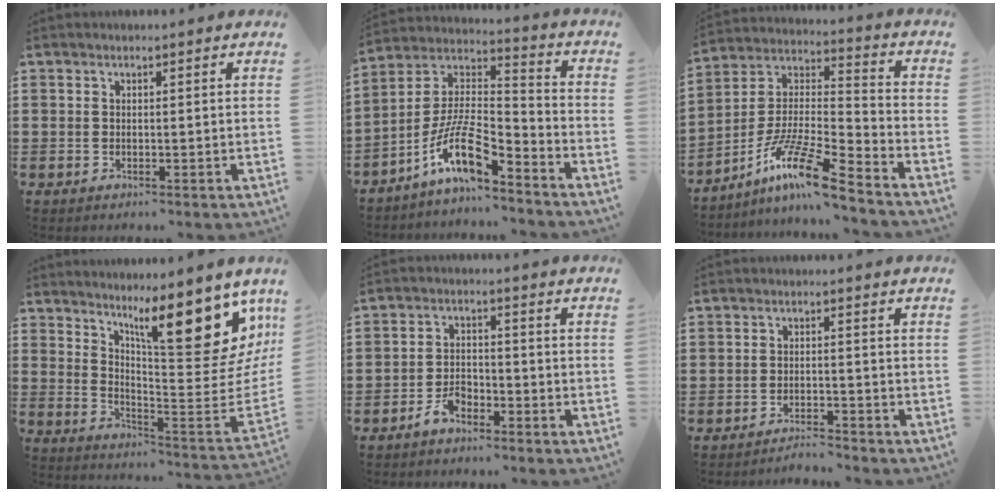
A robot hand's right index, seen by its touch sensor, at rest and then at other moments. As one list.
[{"total": 11.7, "force": [-7.4, 3.6, 8.4], "torque": [-0.179, 0.003, -0.144]}, {"total": 13.0, "force": [-9.7, 1.2, 8.6], "torque": [-0.173, 0.010, -0.190]}, {"total": 15.5, "force": [9.1, 3.9, 12.0], "torque": [-0.178, -0.069, 0.146]}, {"total": 3.5, "force": [-2.7, 1.6, 1.7], "torque": [-0.037, 0.010, -0.055]}, {"total": 2.6, "force": [-2.6, 0.0, 0.1], "torque": [-0.009, 0.002, -0.056]}]